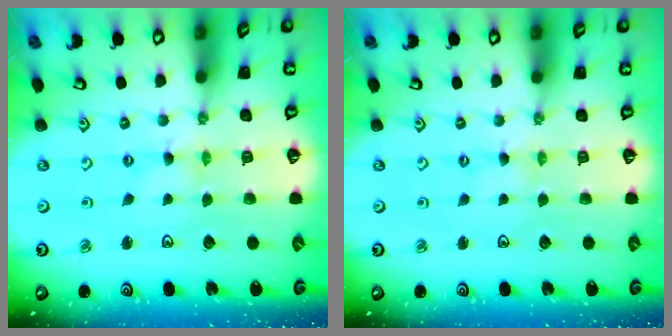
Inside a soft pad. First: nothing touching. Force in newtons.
{"total": 1.3, "press": 1.3, "slide": 0.3}